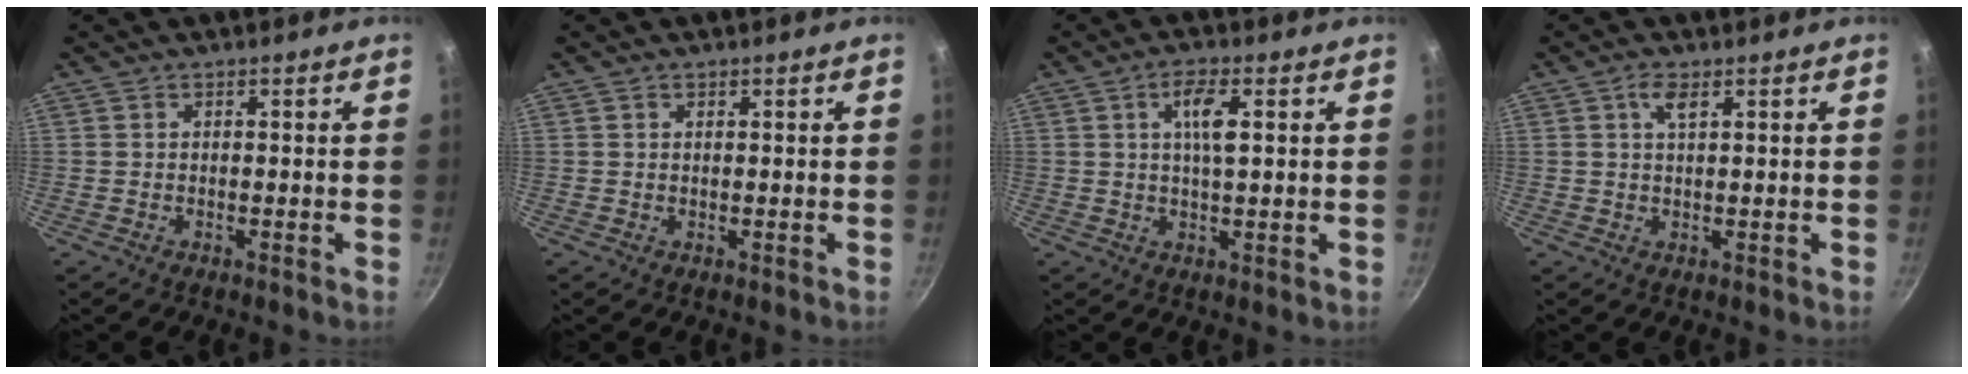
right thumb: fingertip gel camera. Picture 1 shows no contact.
{"total": 0.7, "force": [0.4, 0.5, 0.2], "torque": [-0.002, 0.000, 0.007]}
{"total": 5.3, "force": [1.5, 1.6, 4.9], "torque": [-0.085, 0.001, 0.026]}
{"total": 2.8, "force": [1.2, 1.1, 2.3], "torque": [-0.041, -0.001, 0.025]}